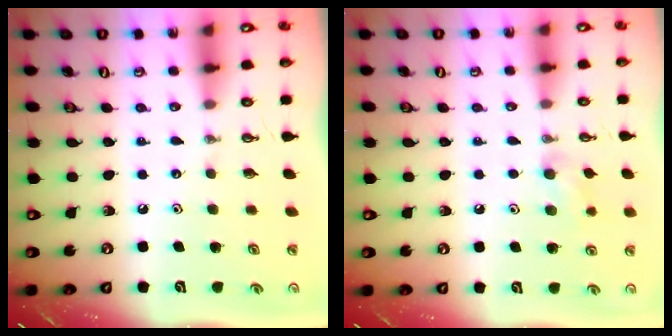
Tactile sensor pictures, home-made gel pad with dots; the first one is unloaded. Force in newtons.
{"total": 8.0, "press": 7.8, "slide": 1.7}